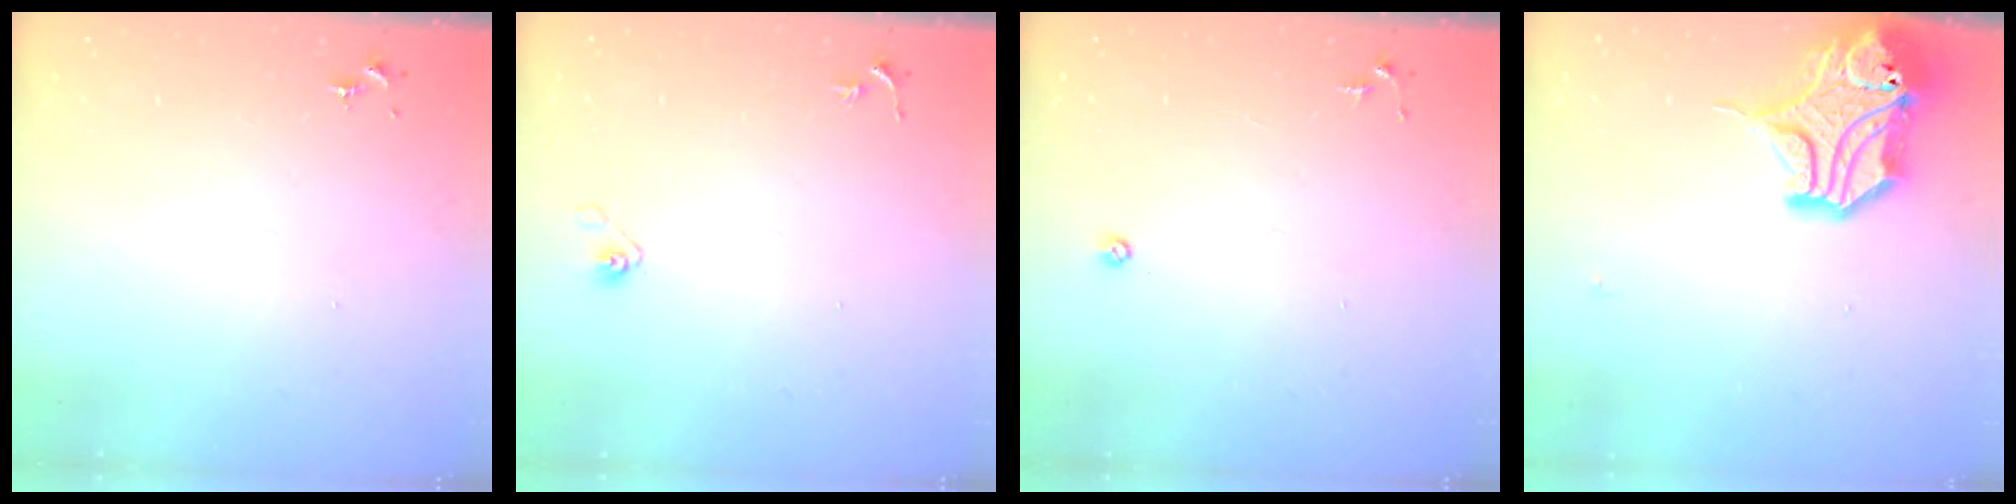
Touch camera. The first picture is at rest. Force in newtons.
{"total": 4.0, "press": 3.3, "slide": 2.2}
{"total": 3.5, "press": 3.4, "slide": 0.7}
{"total": 16.6, "press": 16.5, "slide": 2.1}